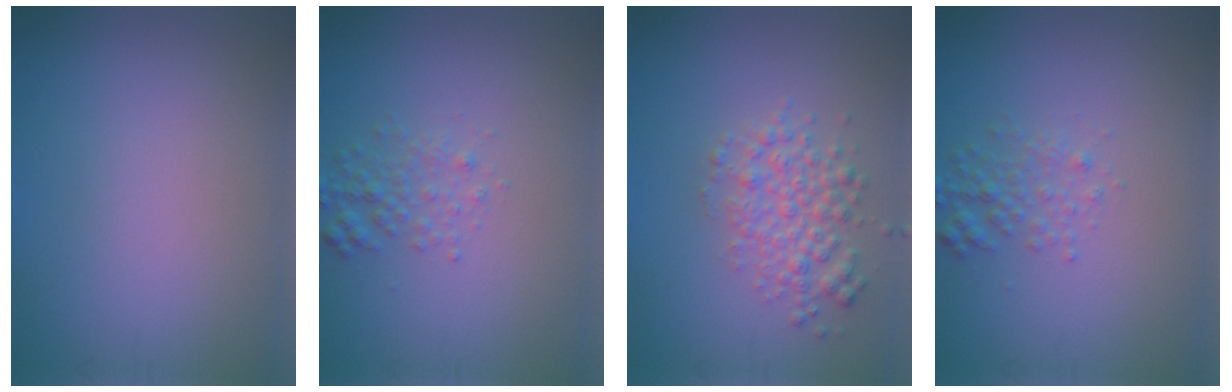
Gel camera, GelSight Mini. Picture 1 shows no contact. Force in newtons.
{"total": 1.8, "press": 1.8, "slide": 0.1}
{"total": 3.3, "press": 3.3, "slide": 0.1}
{"total": 1.8, "press": 1.8, "slide": 0.1}